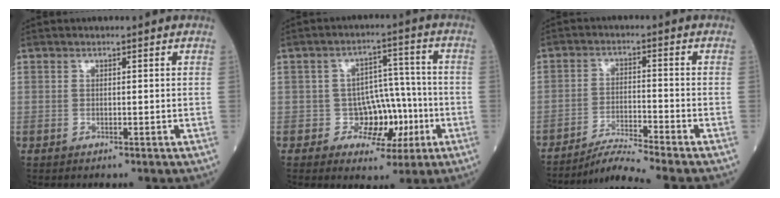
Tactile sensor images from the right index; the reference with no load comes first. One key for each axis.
{"total": 7.0, "fx": -1.8, "fy": 5.7, "fz": 3.7, "tx": -0.027, "ty": 0.025, "tz": -0.023}
{"total": 6.2, "fx": -5.6, "fy": -2.2, "fz": 1.4, "tx": -0.031, "ty": -0.020, "tz": -0.101}